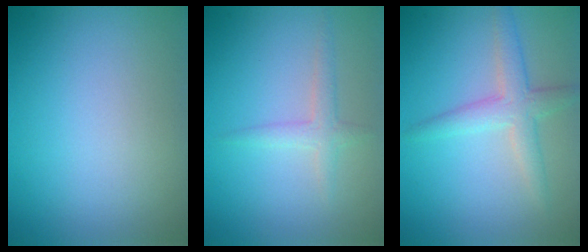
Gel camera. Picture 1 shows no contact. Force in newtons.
{"total": 1.7, "press": 1.7, "slide": 0.1}
{"total": 3.2, "press": 3.2, "slide": 0.0}